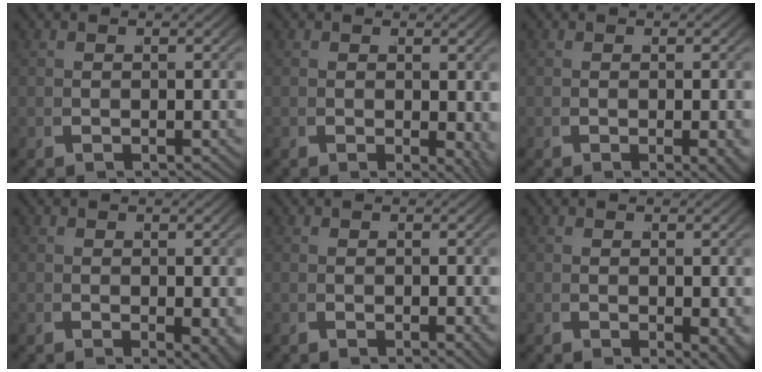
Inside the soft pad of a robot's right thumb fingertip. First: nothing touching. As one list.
[{"total": 2.0, "force": [0.1, 1.0, 1.7], "torque": [-0.015, -0.011, 0.007]}, {"total": 1.8, "force": [-0.3, 0.6, 1.7], "torque": [-0.025, -0.004, -0.001]}, {"total": 2.5, "force": [-0.2, 1.0, 2.2], "torque": [-0.027, -0.012, 0.004]}, {"total": 0.9, "force": [-0.1, 0.3, 0.8], "torque": [-0.013, -0.002, 0.001]}, {"total": 2.2, "force": [-0.2, 1.0, 1.9], "torque": [-0.021, -0.011, 0.005]}]